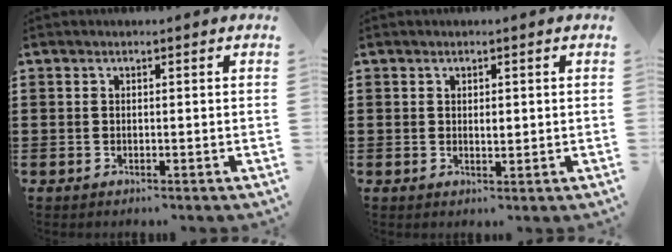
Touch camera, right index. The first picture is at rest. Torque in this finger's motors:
{"motor_torque": [0.41, -0.24, 0.01, 0.01]}